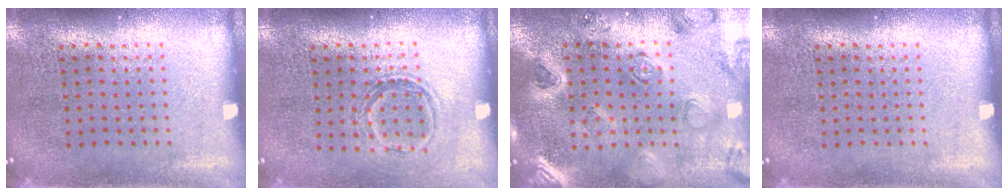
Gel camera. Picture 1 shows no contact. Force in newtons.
{"total": 1.2, "press": 1.0, "slide": 0.6}
{"total": 2.3, "press": 2.3, "slide": 0.3}
{"total": 0.0}